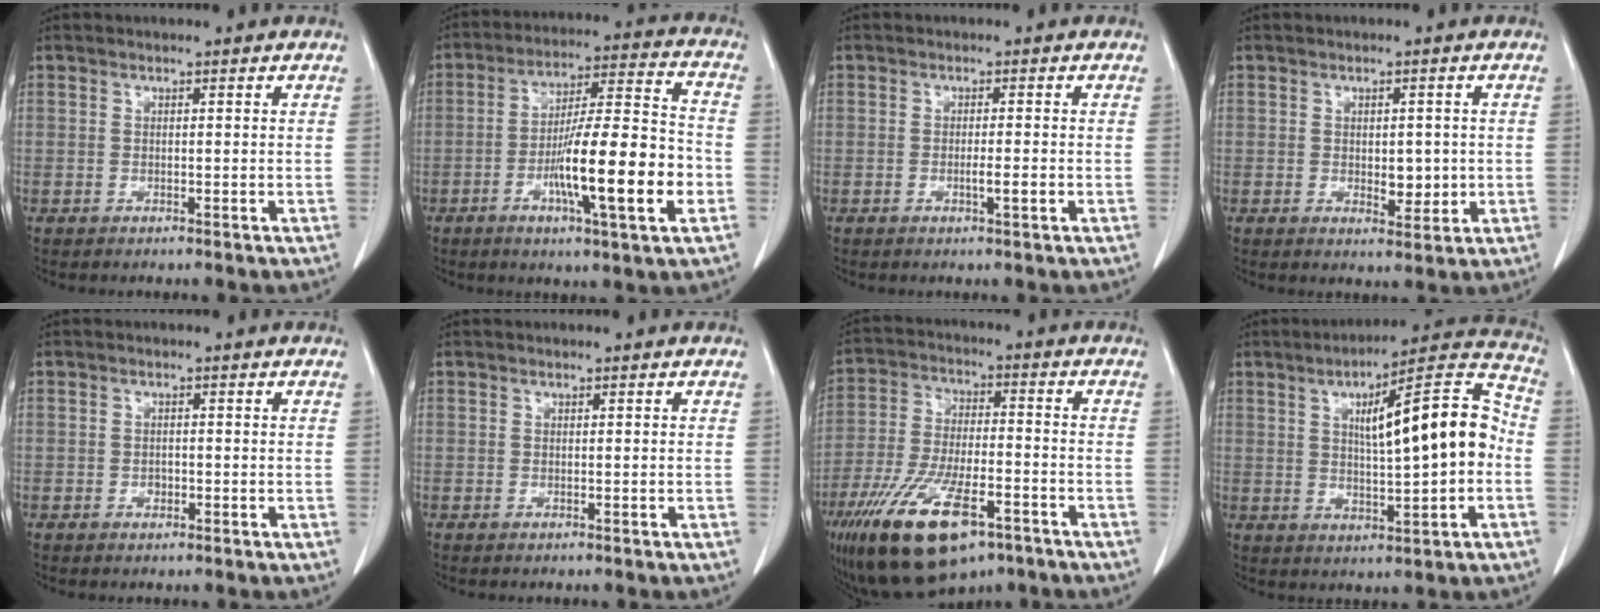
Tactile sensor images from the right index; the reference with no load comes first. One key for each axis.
{"total": 16.8, "fx": -4.9, "fy": 1.3, "fz": 16.0, "tx": -0.265, "ty": 0.000, "tz": -0.077}
{"total": 2.0, "fx": -0.5, "fy": 0.1, "fz": 1.9, "tx": -0.031, "ty": 0.000, "tz": -0.007}
{"total": 3.8, "fx": -0.1, "fy": 2.0, "fz": 3.2, "tx": -0.038, "ty": -0.002, "tz": 0.008}
{"total": 1.1, "fx": -0.4, "fy": 0.9, "fz": 0.6, "tx": -0.006, "ty": 0.005, "tz": -0.002}
{"total": 0.0}
{"total": 17.6, "fx": -10.6, "fy": 6.0, "fz": 12.7, "tx": -0.261, "ty": -0.023, "tz": -0.182}
{"total": 15.4, "fx": 0.9, "fy": 2.6, "fz": 15.1, "tx": -0.223, "ty": 0.036, "tz": 0.015}